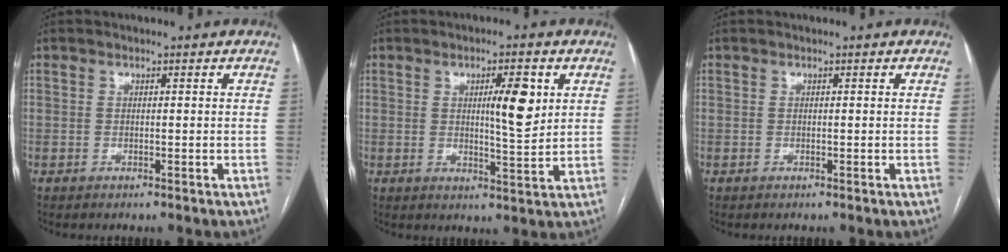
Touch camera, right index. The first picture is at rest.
{"total": 6.7, "force": [1.9, 1.2, 6.3], "torque": [-0.097, -0.003, 0.030]}
{"total": 0.0}